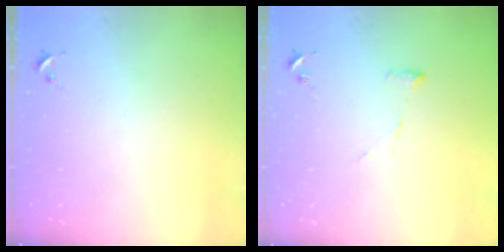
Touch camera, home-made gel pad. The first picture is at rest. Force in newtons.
{"total": 6.8, "press": 6.8, "slide": 0.7}